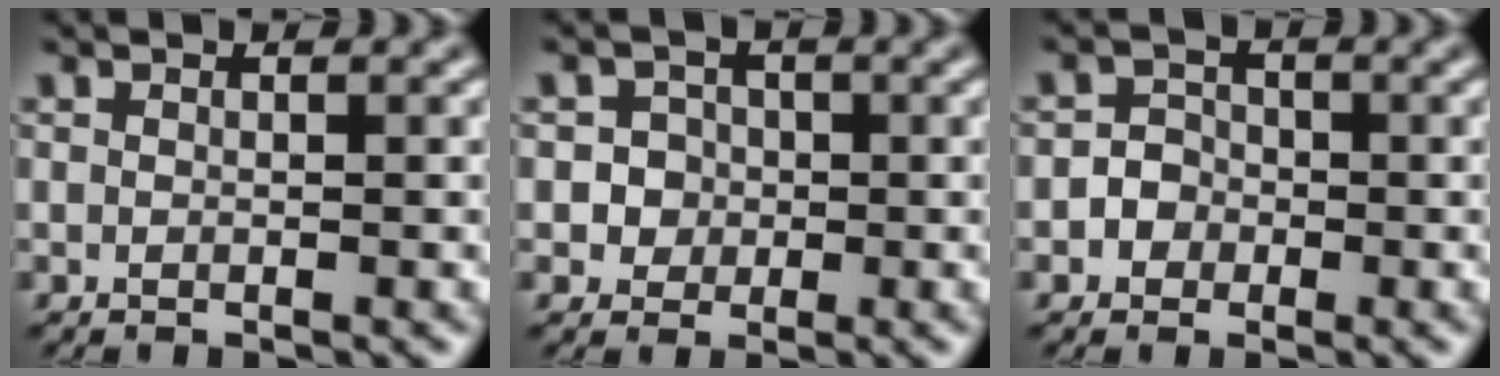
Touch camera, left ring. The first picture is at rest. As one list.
[{"total": 2.7, "force": [0.0, 2.6, 0.7], "torque": [0.012, 0.009, -0.006]}, {"total": 2.1, "force": [-0.6, 1.9, 0.4], "torque": [0.019, 0.005, -0.021]}]